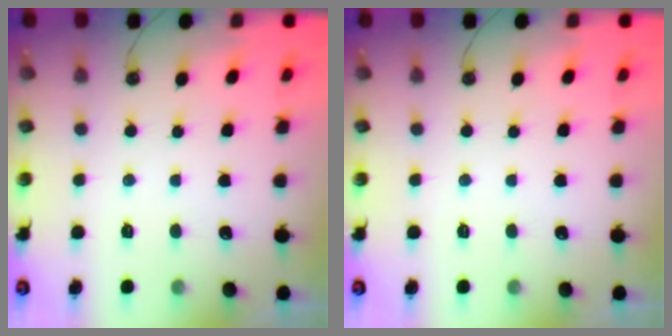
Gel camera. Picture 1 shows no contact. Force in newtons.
{"total": 0.0}